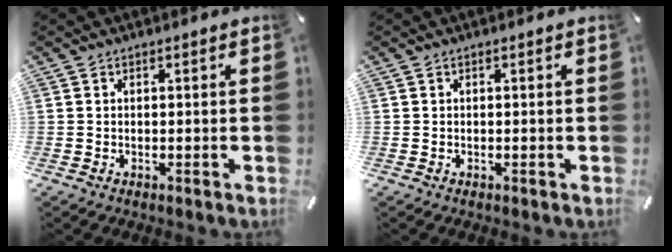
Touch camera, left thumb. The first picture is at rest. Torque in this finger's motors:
{"motor_torque": [0.11, 0.11, 0.00, 0.00, 0.01]}